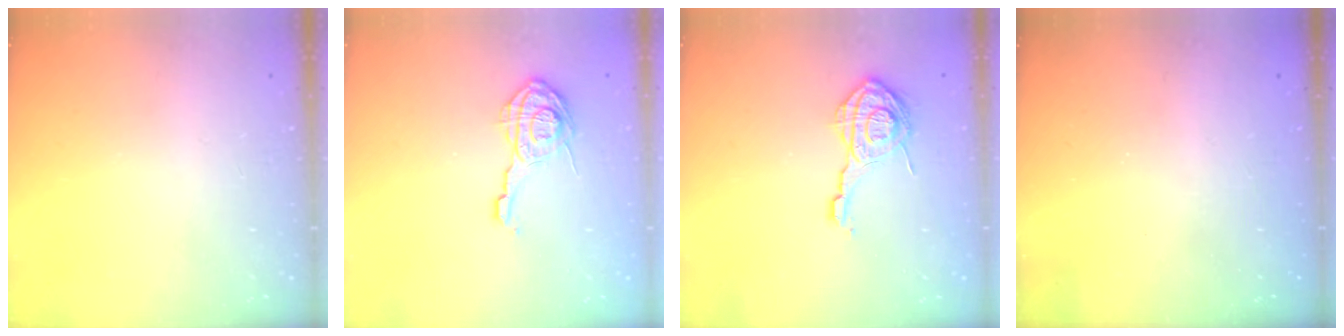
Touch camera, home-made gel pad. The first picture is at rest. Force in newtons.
{"total": 12.7, "press": 12.7, "slide": 1.0}
{"total": 14.0, "press": 14.0, "slide": 0.6}
{"total": 2.5, "press": 2.4, "slide": 0.7}